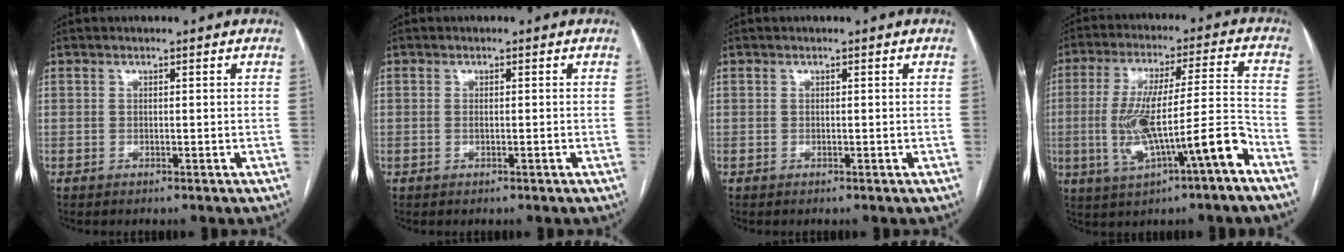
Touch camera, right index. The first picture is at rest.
{"total": 0.7, "force": [-0.1, 0.1, 0.7], "torque": [-0.012, 0.002, 0.002]}
{"total": 0.0}
{"total": 14.5, "force": [-5.1, 1.2, 13.5], "torque": [-0.248, 0.019, -0.076]}